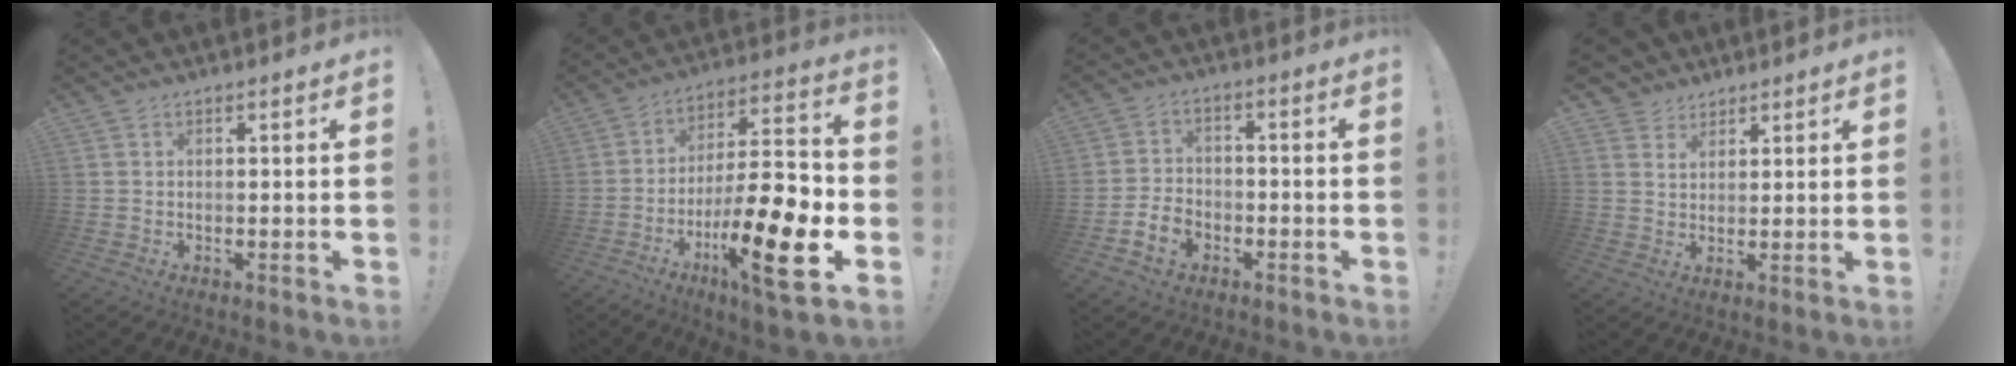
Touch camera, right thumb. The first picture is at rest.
{"total": 22.6, "force": [-8.5, 5.4, 20.2], "torque": [-0.333, 0.041, -0.133]}
{"total": 6.9, "force": [-4.0, 4.7, 3.0], "torque": [-0.057, 0.021, -0.072]}
{"total": 4.0, "force": [2.9, 2.7, 0.0], "torque": [-0.004, -0.021, 0.055]}